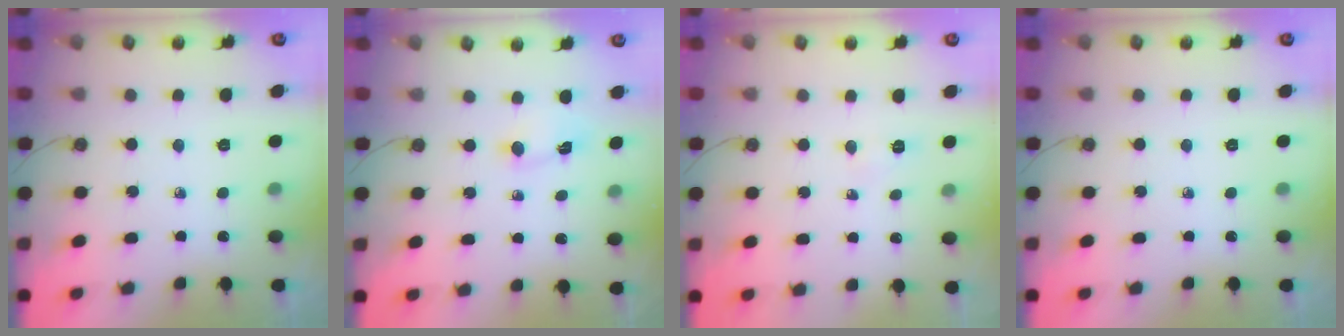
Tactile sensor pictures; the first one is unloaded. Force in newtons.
{"total": 2.2, "press": 2.1, "slide": 0.3}
{"total": 4.9, "press": 3.1, "slide": 3.8}
{"total": 0.0}